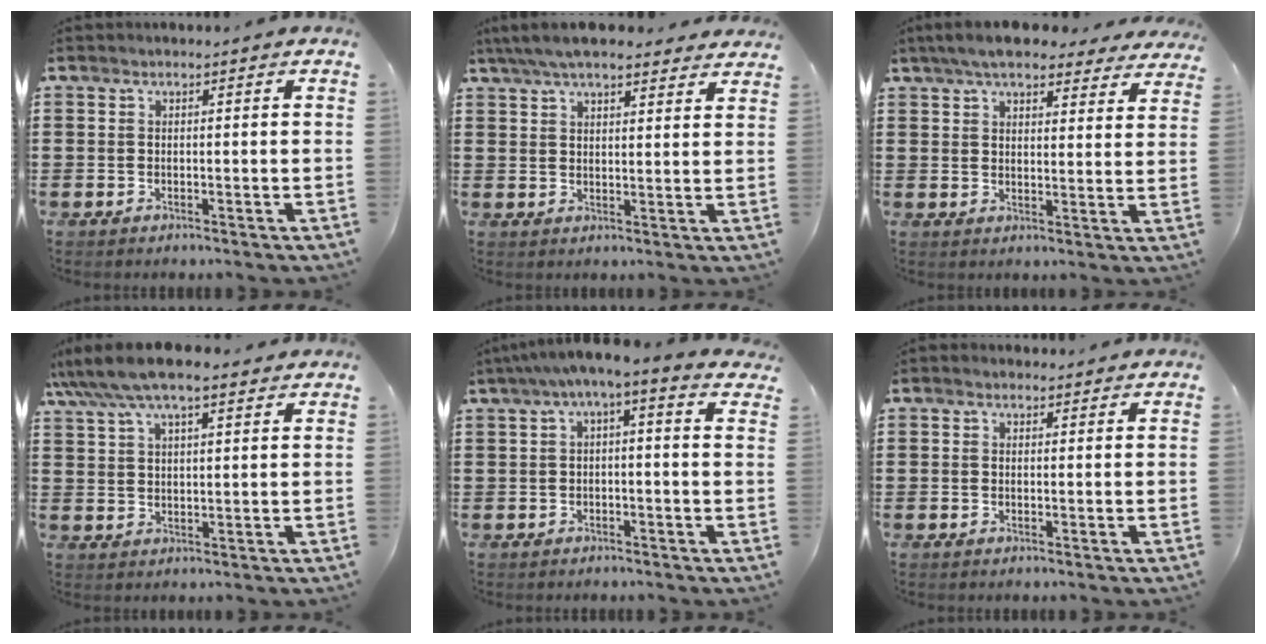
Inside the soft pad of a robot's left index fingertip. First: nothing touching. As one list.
[{"total": 6.4, "force": [5.6, 1.2, 2.8], "torque": [-0.070, -0.007, 0.104]}, {"total": 6.9, "force": [5.7, 1.4, 3.6], "torque": [-0.084, -0.006, 0.105]}, {"total": 7.4, "force": [5.9, 2.1, 4.0], "torque": [-0.092, -0.007, 0.108]}, {"total": 2.6, "force": [-0.9, 0.3, 2.4], "torque": [-0.044, -0.004, -0.025]}, {"total": 0.8, "force": [0.5, 0.5, 0.1], "torque": [-0.005, 0.004, 0.010]}]